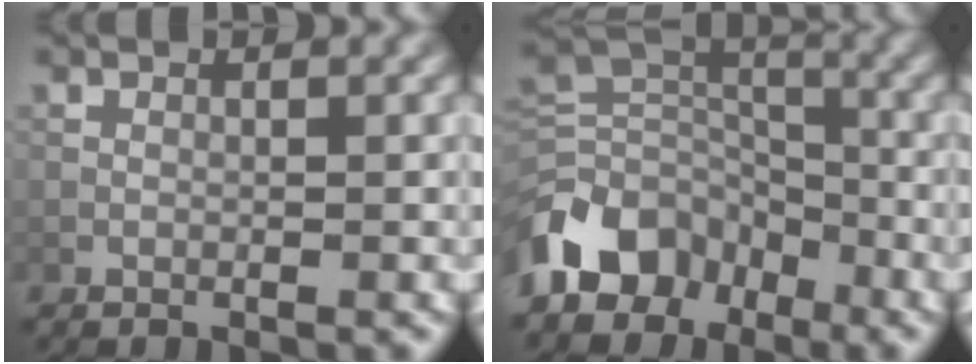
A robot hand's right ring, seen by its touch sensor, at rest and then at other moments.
{"total": 8.1, "force": [-4.9, 5.4, 3.5], "torque": [-0.061, 0.002, -0.106]}